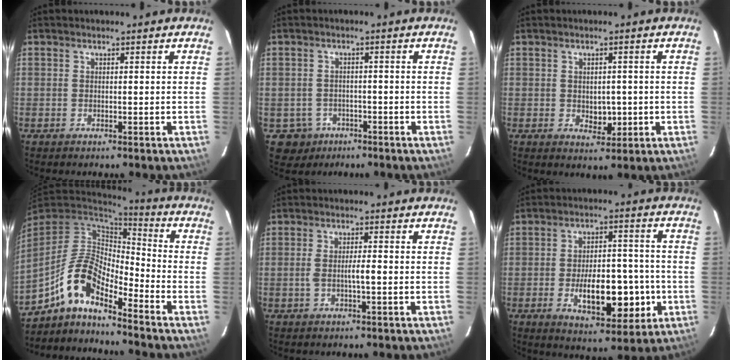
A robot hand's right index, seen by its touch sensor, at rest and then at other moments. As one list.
[{"total": 4.9, "force": [-2.1, 4.4, -0.2], "torque": [0.001, 0.010, -0.029]}, {"total": 3.4, "force": [-0.4, 2.3, 2.4], "torque": [-0.028, -0.001, 0.003]}, {"total": 11.5, "force": [-7.9, 3.5, 7.6], "torque": [-0.156, 0.030, -0.148]}, {"total": 2.9, "force": [-0.6, 0.3, 2.8], "torque": [-0.053, 0.001, -0.010]}, {"total": 12.8, "force": [-3.4, 5.4, 11.1], "torque": [-0.169, 0.010, -0.044]}]